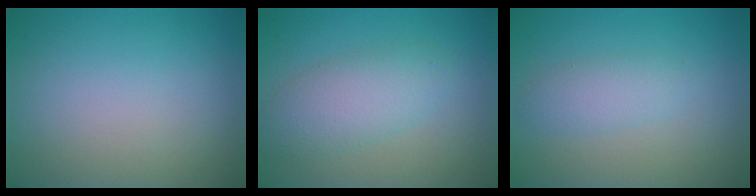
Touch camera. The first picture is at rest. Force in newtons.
{"total": 4.0, "press": 4.0, "slide": 0.1}
{"total": 2.1, "press": 2.1, "slide": 0.1}